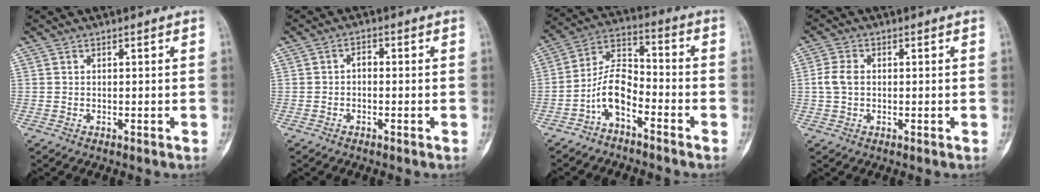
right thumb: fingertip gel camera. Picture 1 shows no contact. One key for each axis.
{"total": 1.7, "fx": -0.4, "fy": 1.2, "fz": 1.2, "tx": -0.013, "ty": 0.012, "tz": -0.013}
{"total": 8.9, "fx": -4.6, "fy": 4.4, "fz": 6.3, "tx": -0.114, "ty": 0.067, "tz": -0.097}
{"total": 3.8, "fx": 0.1, "fy": 2.7, "fz": 2.7, "tx": -0.061, "ty": 0.007, "tz": -0.004}